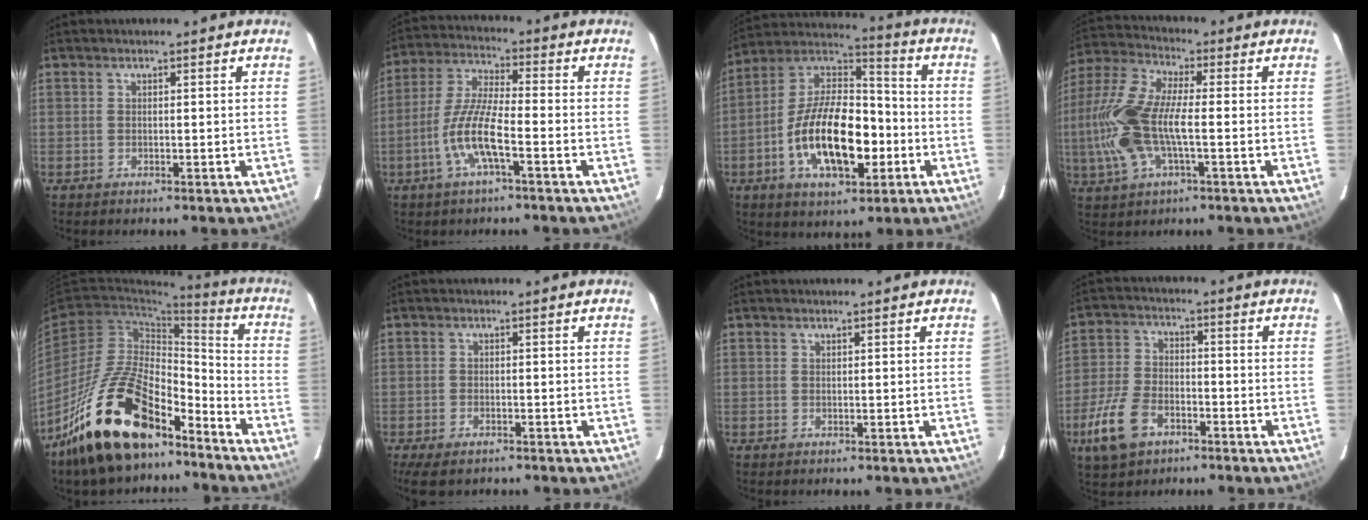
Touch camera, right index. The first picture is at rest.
{"total": 9.9, "force": [-4.0, 1.7, 8.9], "torque": [-0.192, -0.002, -0.078]}
{"total": 20.0, "force": [-5.7, 9.9, 16.4], "torque": [-0.312, 0.007, -0.095]}
{"total": 15.8, "force": [-2.1, 6.2, 14.4], "torque": [-0.313, 0.005, -0.046]}
{"total": 22.6, "force": [-16.0, 9.6, 12.7], "torque": [-0.235, 0.014, -0.270]}
{"total": 5.6, "force": [-4.0, 2.6, 3.0], "torque": [-0.076, -0.023, -0.067]}
{"total": 0.0}
{"total": 10.9, "force": [-5.7, 6.6, 6.5], "torque": [-0.159, -0.003, -0.104]}